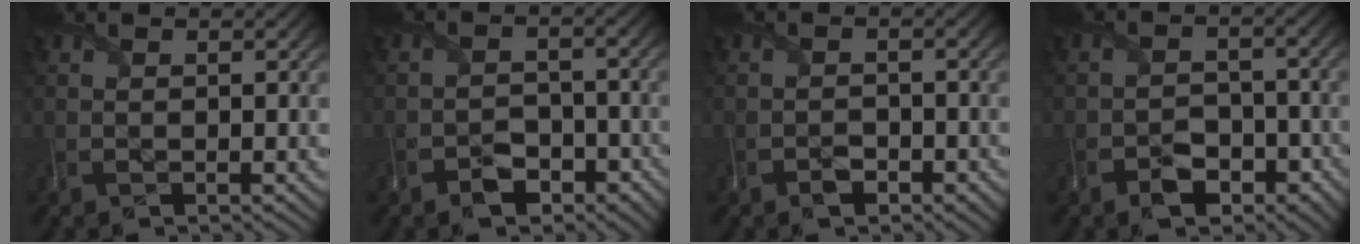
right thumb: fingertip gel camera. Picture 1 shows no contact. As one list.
[{"total": 4.3, "force": [-2.8, 2.6, 2.0], "torque": [-0.032, -0.006, -0.054]}, {"total": 2.1, "force": [-1.5, 1.1, 1.0], "torque": [-0.017, -0.001, -0.028]}, {"total": 4.9, "force": [-3.0, 2.9, 2.4], "torque": [-0.038, -0.007, -0.058]}]